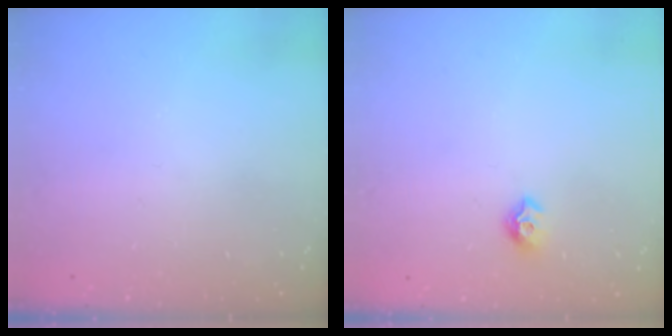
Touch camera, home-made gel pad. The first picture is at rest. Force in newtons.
{"total": 7.9, "press": 7.8, "slide": 0.7}